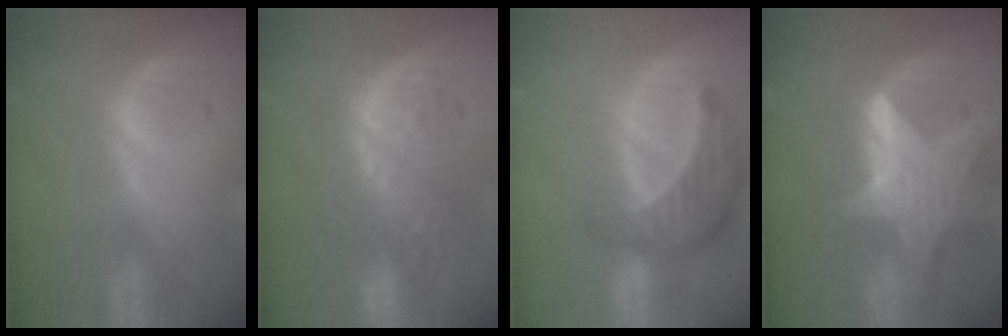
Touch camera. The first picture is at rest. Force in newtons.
{"total": 8.8, "press": 8.7, "slide": 1.4}
{"total": 8.7, "press": 7.9, "slide": 3.7}
{"total": 9.1, "press": 9.1, "slide": 0.8}